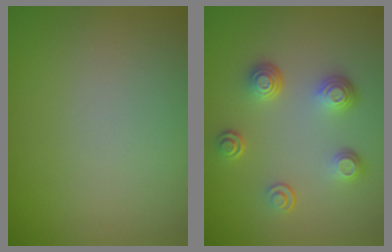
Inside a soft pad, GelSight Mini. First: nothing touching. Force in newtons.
{"total": 3.8, "press": 2.8, "slide": 2.6}